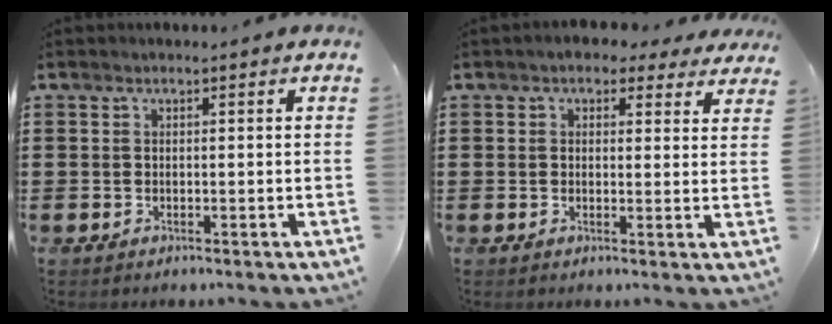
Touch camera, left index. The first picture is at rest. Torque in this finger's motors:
{"motor_torque": [1.10, -1.04, 0.37, 0.04]}